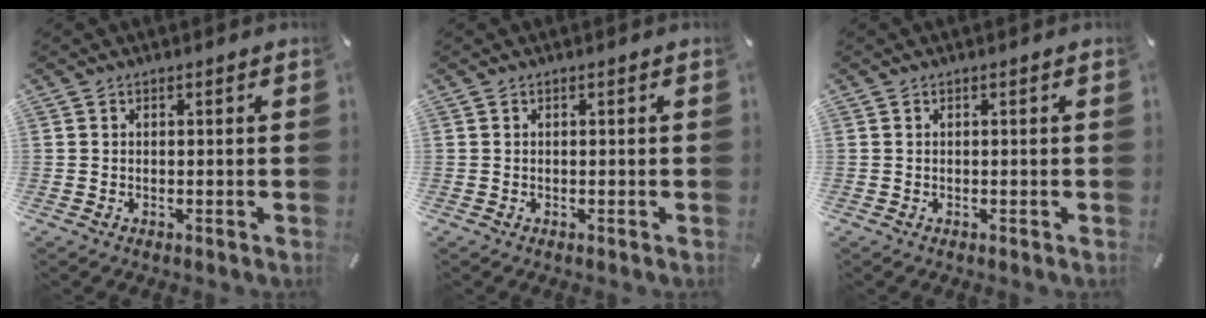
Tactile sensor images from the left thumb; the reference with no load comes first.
{"total": 0.0}
{"total": 0.0}